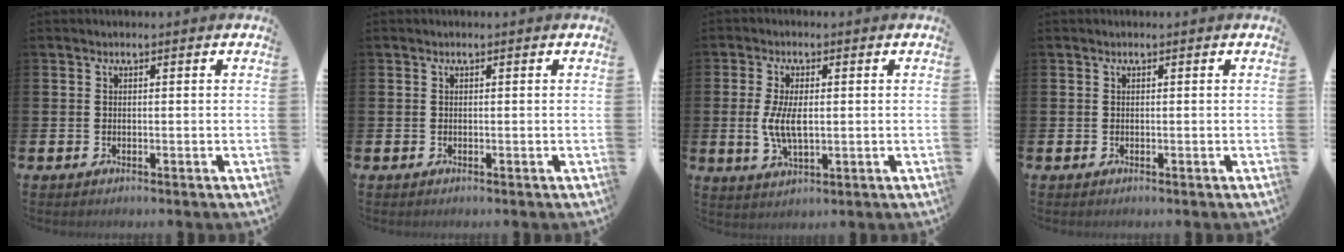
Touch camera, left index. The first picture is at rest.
{"total": 0.0}
{"total": 5.3, "force": [0.1, 2.5, 4.7], "torque": [-0.091, 0.002, -0.001]}
{"total": 0.0}